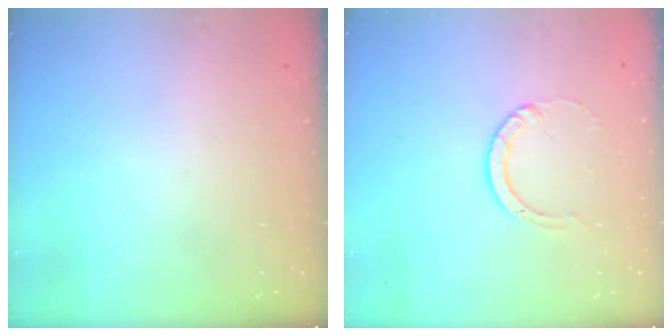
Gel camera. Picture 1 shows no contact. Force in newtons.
{"total": 5.1, "press": 5.1, "slide": 0.3}